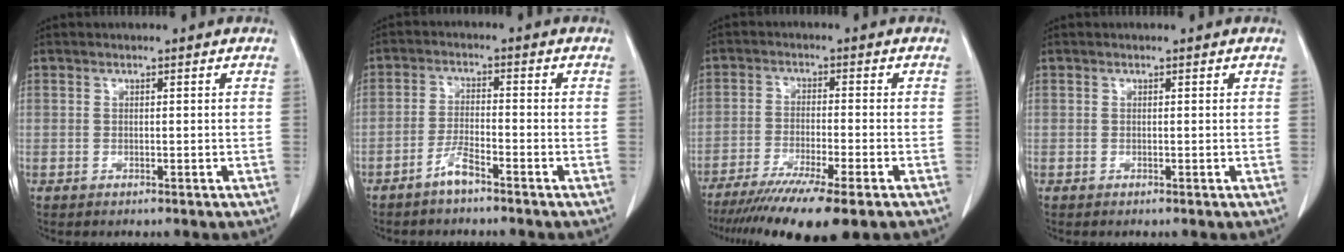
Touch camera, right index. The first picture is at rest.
{"total": 3.5, "force": [-2.8, 0.3, 2.1], "torque": [-0.045, 0.002, -0.054]}
{"total": 14.2, "force": [-10.7, 0.7, 9.3], "torque": [-0.148, -0.036, -0.171]}
{"total": 0.0}